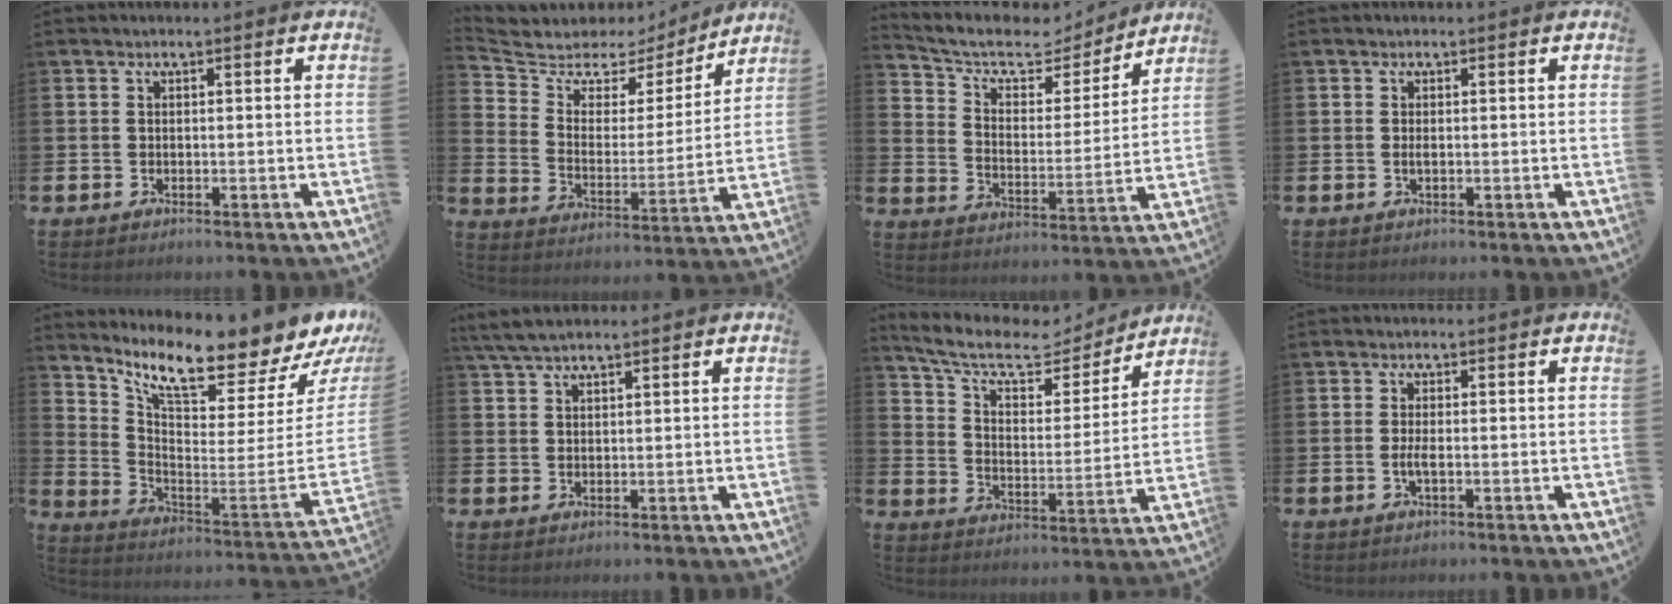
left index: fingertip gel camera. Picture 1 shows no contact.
{"total": 6.0, "force": [5.0, 3.2, 1.1], "torque": [-0.060, -0.040, 0.081]}
{"total": 7.9, "force": [6.7, 3.3, 2.6], "torque": [-0.075, -0.048, 0.109]}
{"total": 0.7, "force": [0.0, 0.2, 0.7], "torque": [-0.010, 0.000, -0.002]}
{"total": 9.0, "force": [8.1, 1.1, 3.6], "torque": [-0.092, -0.092, 0.129]}
{"total": 3.7, "force": [3.2, 0.9, 1.6], "torque": [-0.034, -0.006, 0.059]}
{"total": 8.8, "force": [7.0, 3.5, 4.0], "torque": [-0.099, -0.046, 0.114]}
{"total": 1.7, "force": [-0.4, 0.4, 1.6], "torque": [-0.035, 0.003, -0.006]}